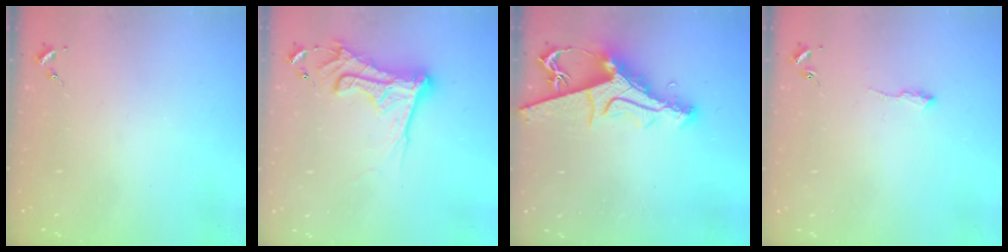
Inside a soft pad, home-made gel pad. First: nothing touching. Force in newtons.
{"total": 15.5, "press": 15.4, "slide": 1.4}
{"total": 12.8, "press": 12.7, "slide": 1.2}
{"total": 5.3, "press": 5.3, "slide": 0.6}